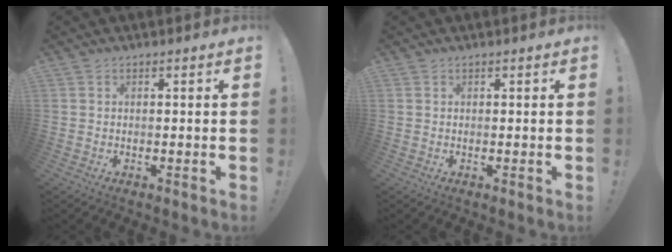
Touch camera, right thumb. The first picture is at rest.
{"total": 0.0}